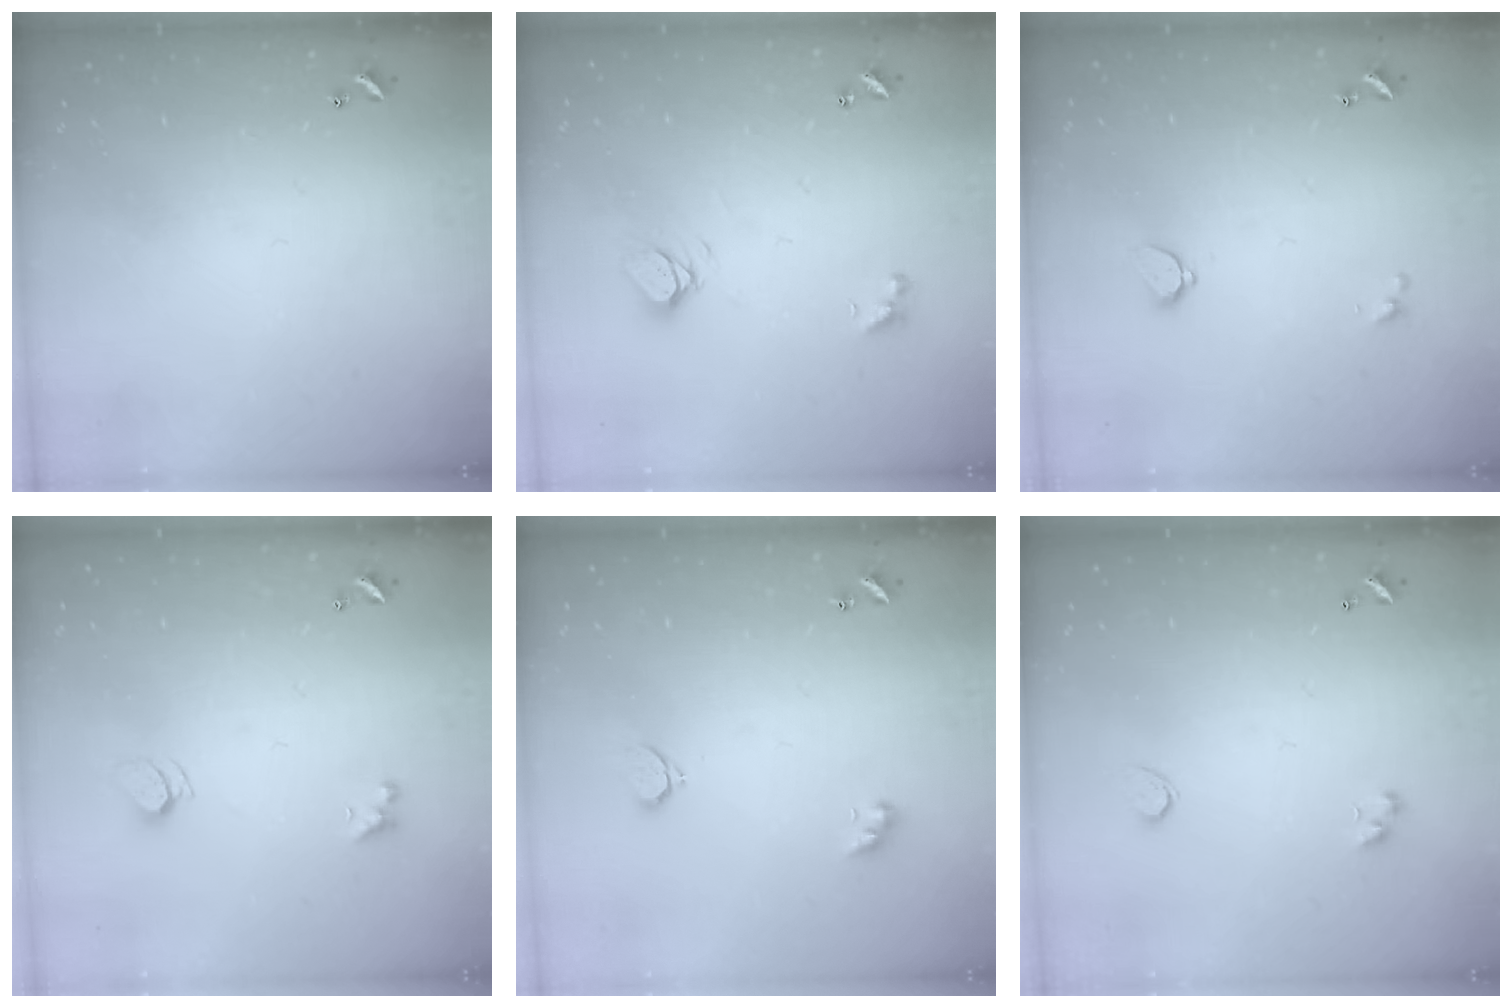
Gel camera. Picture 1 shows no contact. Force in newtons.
{"total": 4.7, "press": 4.7, "slide": 0.4}
{"total": 1.7, "press": 1.6, "slide": 0.5}
{"total": 2.5, "press": 2.4, "slide": 0.6}
{"total": 2.6, "press": 2.6, "slide": 0.5}
{"total": 1.9, "press": 1.5, "slide": 1.1}